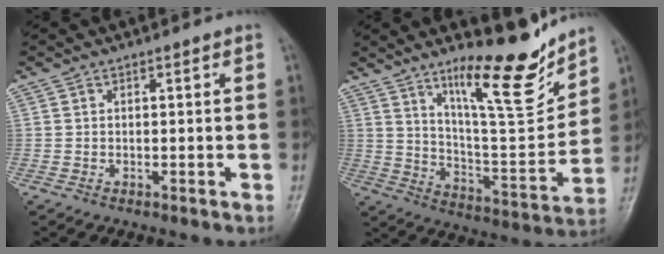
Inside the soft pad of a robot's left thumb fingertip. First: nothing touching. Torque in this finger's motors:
{"motor_torque": [0.30, 0.20, 1.58, -1.19, 0.27]}